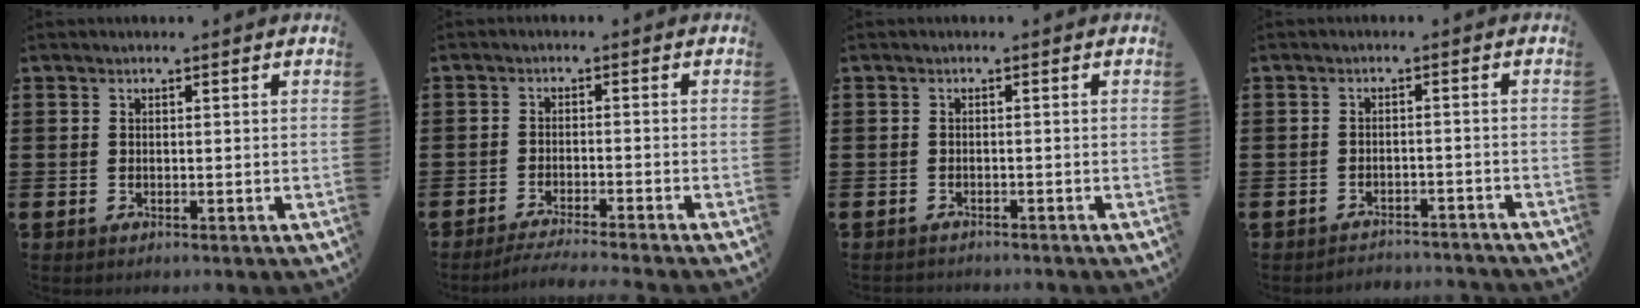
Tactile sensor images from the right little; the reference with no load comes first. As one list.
[{"total": 2.4, "force": [-2.2, -0.4, 0.8], "torque": [-0.012, 0.000, -0.043]}, {"total": 0.8, "force": [-0.8, 0.0, -0.1], "torque": [0.000, -0.001, -0.017]}, {"total": 2.0, "force": [-2.0, 0.0, -0.2], "torque": [-0.004, 0.004, -0.045]}]